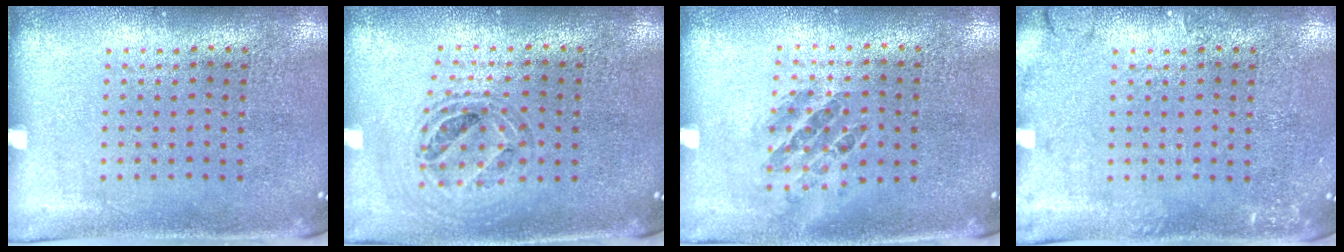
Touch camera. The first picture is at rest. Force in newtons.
{"total": 0.8, "press": 0.8, "slide": 0.1}
{"total": 1.1, "press": 1.0, "slide": 0.5}
{"total": 1.9, "press": 1.8, "slide": 0.2}